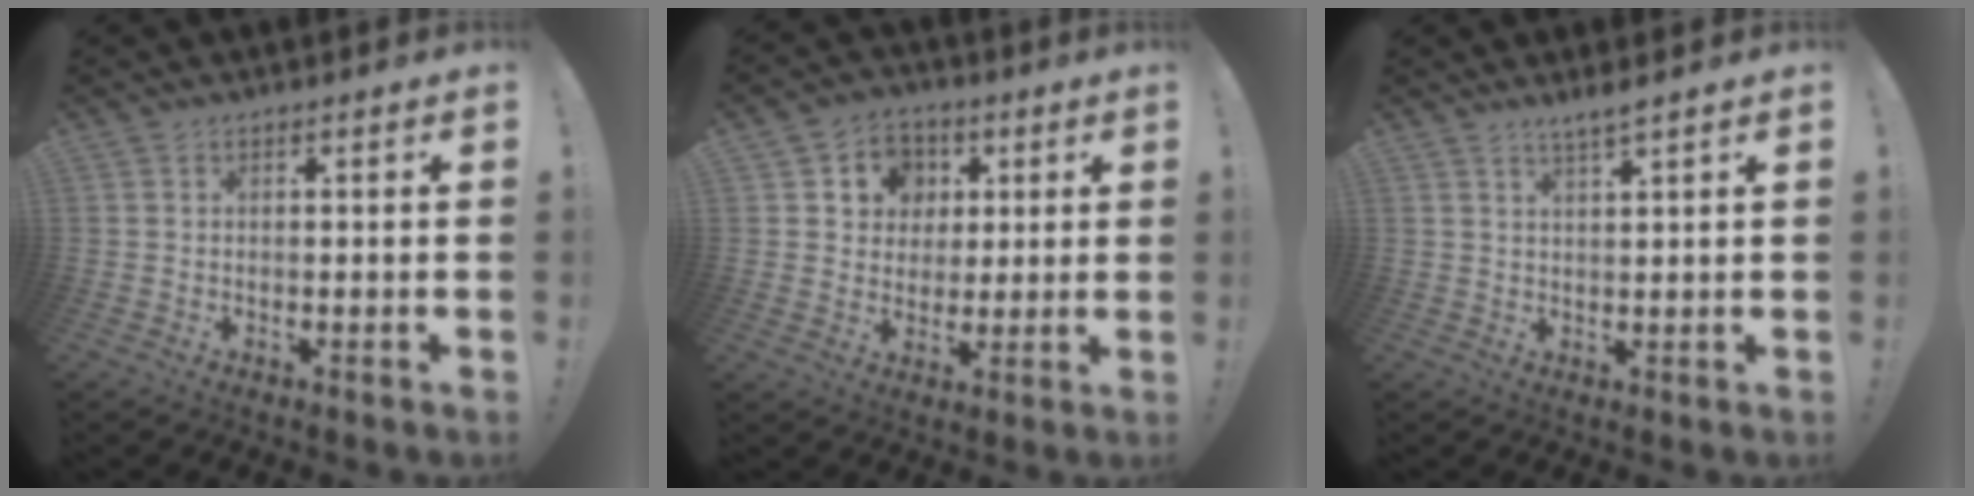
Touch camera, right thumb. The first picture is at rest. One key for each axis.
{"total": 8.8, "fx": 2.2, "fy": 8.2, "fz": 2.2, "tx": -0.033, "ty": -0.011, "tz": 0.048}
{"total": 3.0, "fx": 2.4, "fy": -0.3, "fz": 1.9, "tx": -0.038, "ty": -0.012, "tz": 0.040}